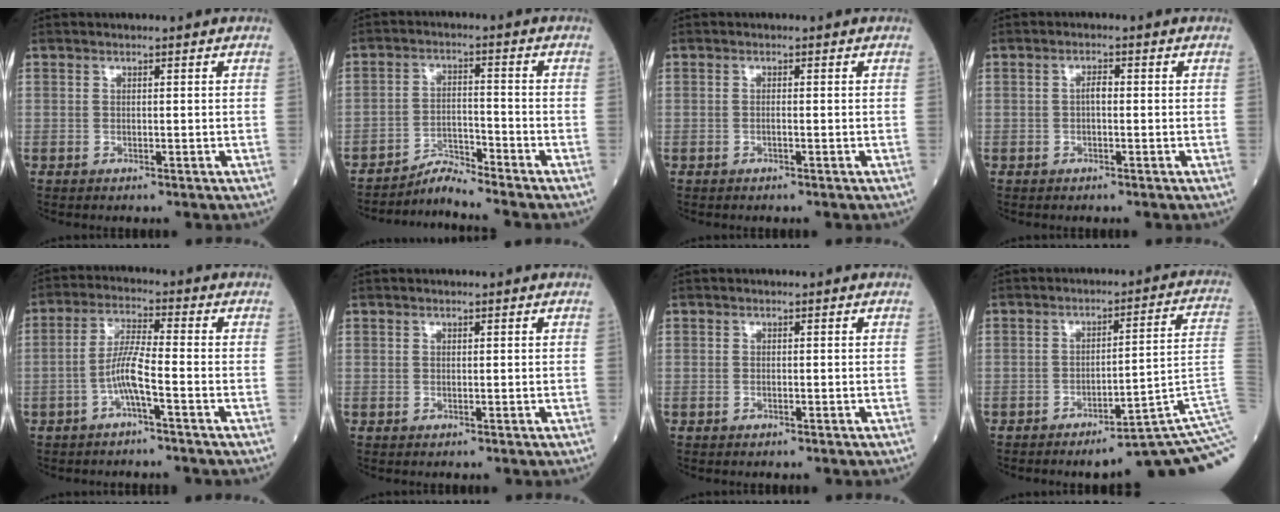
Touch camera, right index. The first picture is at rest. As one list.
[{"total": 4.4, "force": [-4.2, -1.1, -0.4], "torque": [0.003, -0.012, -0.074]}, {"total": 0.6, "force": [-0.2, 0.0, 0.5], "torque": [-0.011, 0.000, -0.004]}, {"total": 1.4, "force": [-0.2, 0.5, 1.3], "torque": [-0.022, 0.004, -0.005]}, {"total": 5.5, "force": [-2.2, 0.1, 5.1], "torque": [-0.105, 0.009, -0.044]}, {"total": 0.0}, {"total": 0.0}, {"total": 13.1, "force": [-6.0, -1.5, 11.6], "torque": [-0.066, 0.046, -0.076]}]